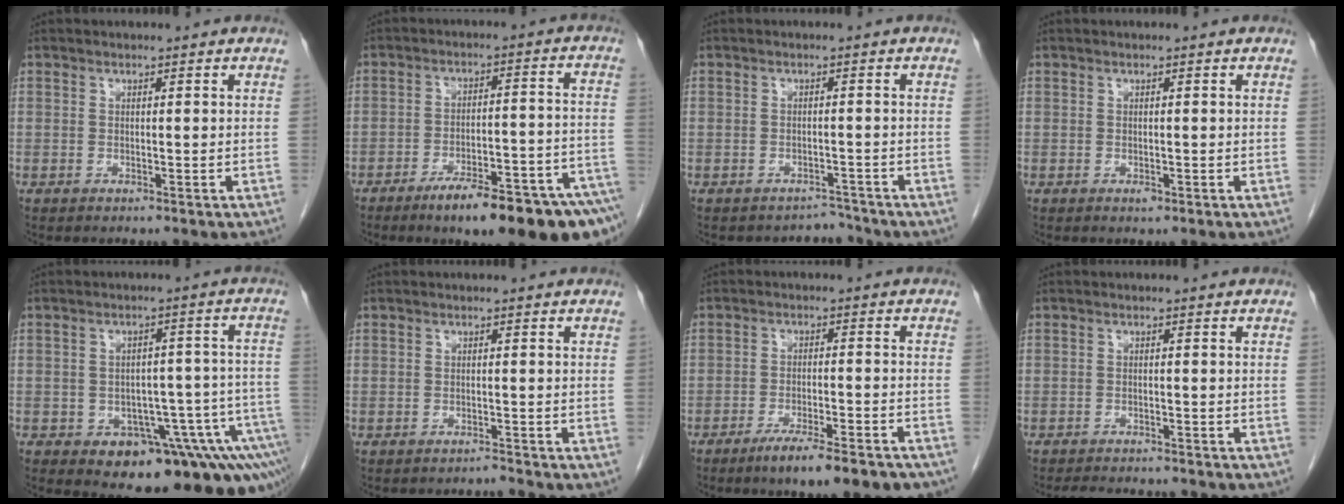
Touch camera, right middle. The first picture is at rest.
{"total": 17.0, "force": [-12.0, 1.6, 12.0], "torque": [-0.101, 0.024, -0.176]}
{"total": 2.4, "force": [-2.1, 0.6, -1.0], "torque": [0.018, 0.005, -0.027]}
{"total": 0.7, "force": [-0.4, 0.4, 0.5], "torque": [-0.007, 0.000, -0.004]}
{"total": 16.6, "force": [-10.2, 5.5, 12.0], "torque": [-0.060, 0.031, -0.118]}
{"total": 1.1, "force": [-0.9, -0.2, -0.4], "torque": [0.009, -0.007, -0.012]}
{"total": 10.2, "force": [-7.8, 1.4, 6.5], "torque": [-0.081, -0.012, -0.114]}
{"total": 7.1, "force": [-6.5, 1.8, 2.3], "torque": [-0.031, -0.005, -0.088]}